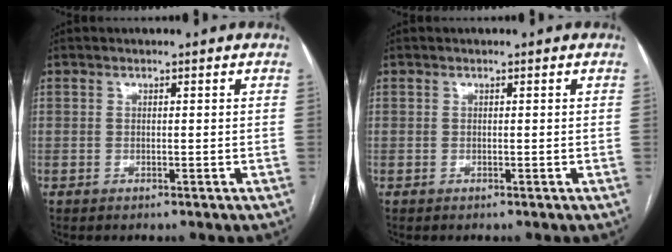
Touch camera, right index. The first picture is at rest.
{"total": 0.0}